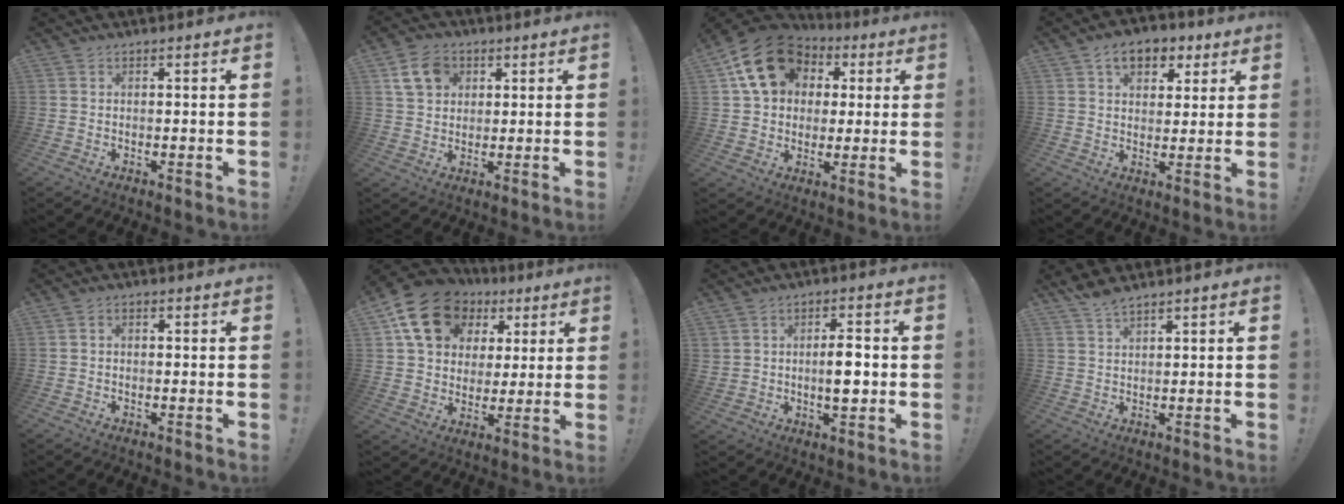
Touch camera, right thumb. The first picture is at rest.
{"total": 9.4, "force": [4.0, 7.3, 4.3], "torque": [-0.070, -0.003, 0.082]}
{"total": 18.4, "force": [6.7, 13.7, 10.3], "torque": [-0.149, -0.008, 0.128]}
{"total": 9.8, "force": [4.6, 6.7, 5.4], "torque": [-0.076, -0.009, 0.084]}
{"total": 1.2, "force": [-0.7, 0.6, 0.8], "torque": [-0.017, 0.005, -0.012]}
{"total": 17.8, "force": [8.1, 12.8, 9.3], "torque": [-0.136, -0.028, 0.156]}
{"total": 7.6, "force": [-0.5, 5.2, 5.5], "torque": [-0.093, 0.010, -0.012]}
{"total": 3.4, "force": [2.9, 0.3, 1.7], "torque": [-0.043, -0.015, 0.055]}